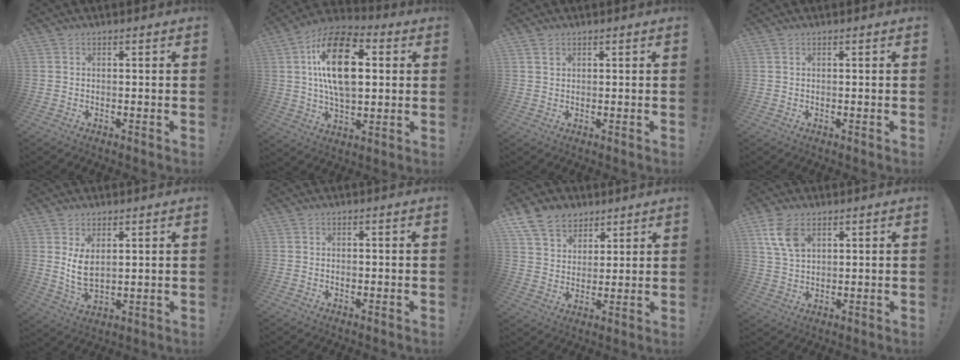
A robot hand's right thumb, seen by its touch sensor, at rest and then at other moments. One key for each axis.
{"total": 21.6, "fx": 3.7, "fy": 12.4, "fz": 17.3, "tx": -0.293, "ty": 0.008, "tz": 0.056}
{"total": 1.3, "fx": 0.7, "fy": 0.9, "fz": 0.5, "tx": 0.003, "ty": -0.003, "tz": 0.011}
{"total": 0.0}
{"total": 6.5, "fx": 2.6, "fy": 3.6, "fz": 4.7, "tx": -0.091, "ty": -0.018, "tz": 0.048}
{"total": 0.8, "fx": -0.4, "fy": 0.6, "fz": 0.3, "tx": -0.004, "ty": 0.003, "tz": -0.007}
{"total": 11.2, "fx": 7.4, "fy": 7.8, "fz": 3.1, "tx": -0.060, "ty": -0.046, "tz": 0.148}
{"total": 8.7, "fx": 4.3, "fy": 5.1, "fz": 5.6, "tx": -0.104, "ty": -0.012, "tz": 0.085}